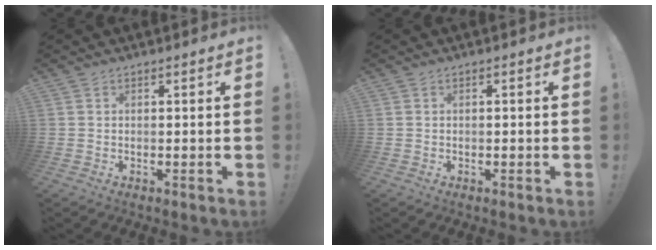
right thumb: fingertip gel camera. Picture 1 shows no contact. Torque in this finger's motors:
{"motor_torque": [0.11, -0.02, 0.11, -0.03, 0.00]}